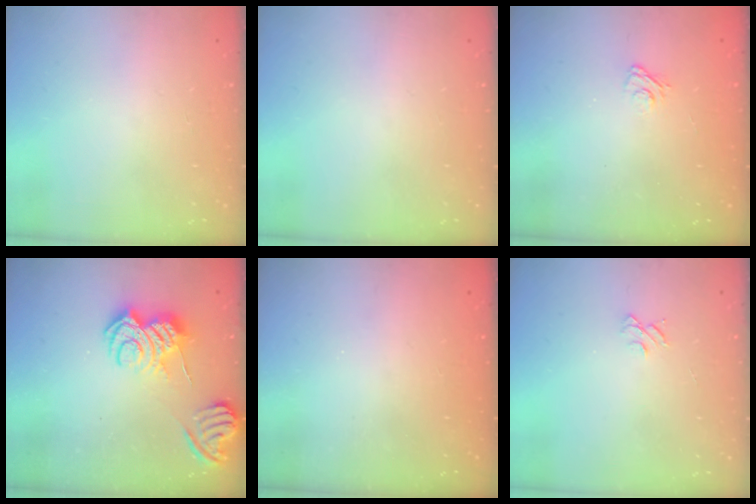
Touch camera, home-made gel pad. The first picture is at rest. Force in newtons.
{"total": 0.0}
{"total": 2.9, "press": 2.6, "slide": 1.2}
{"total": 8.2, "press": 8.2, "slide": 0.9}
{"total": 2.3, "press": 2.2, "slide": 0.8}
{"total": 4.0, "press": 4.0, "slide": 0.3}